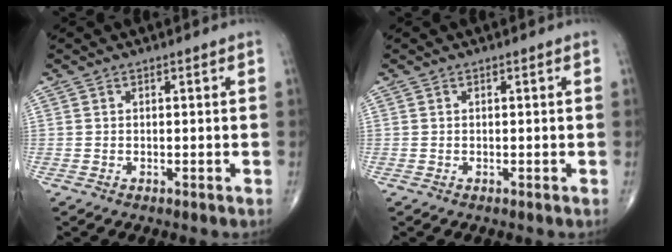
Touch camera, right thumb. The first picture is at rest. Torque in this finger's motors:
{"motor_torque": [0.00, 0.00, -0.01, -0.01, 0.00]}